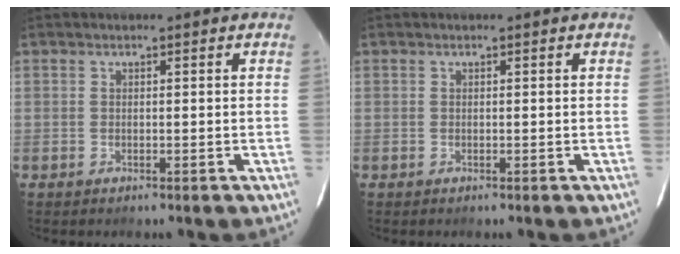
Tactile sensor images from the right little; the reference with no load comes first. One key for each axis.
{"total": 0.0}